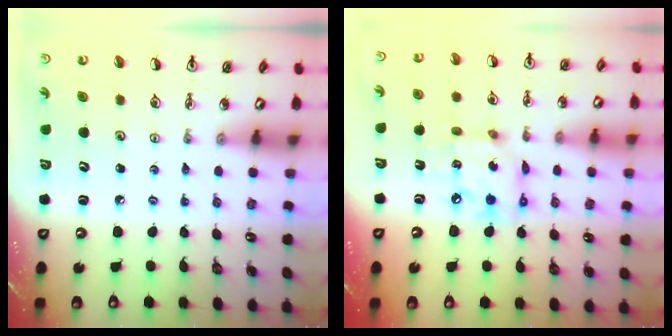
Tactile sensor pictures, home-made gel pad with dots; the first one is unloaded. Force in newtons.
{"total": 12.1, "press": 12.1, "slide": 1.1}